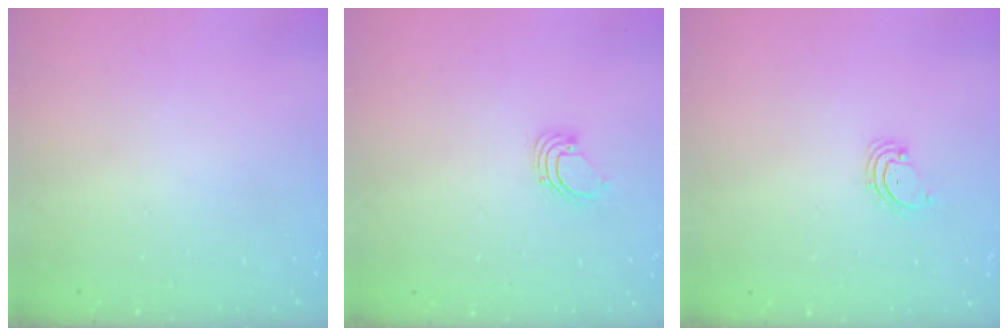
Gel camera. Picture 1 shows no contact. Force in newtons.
{"total": 2.2, "press": 2.2, "slide": 0.2}
{"total": 2.1, "press": 2.1, "slide": 0.3}